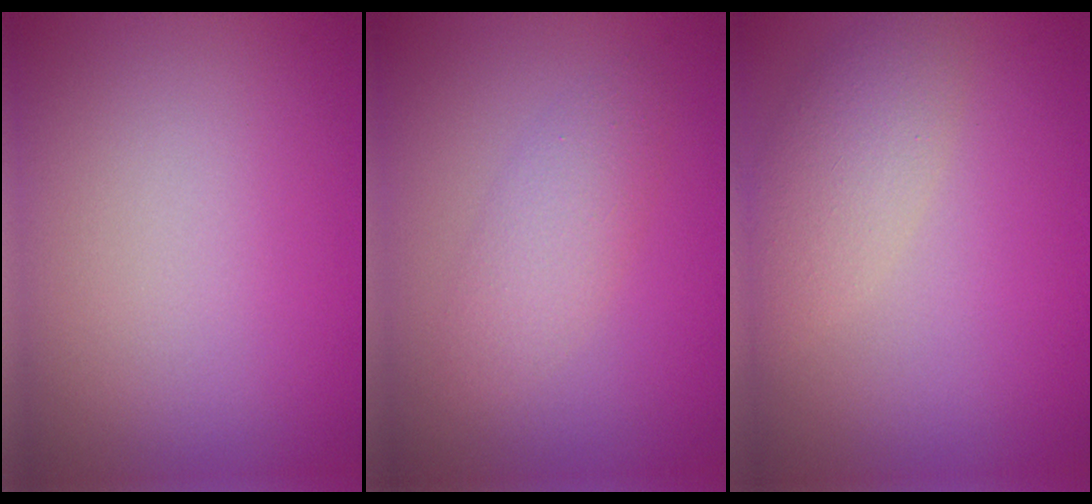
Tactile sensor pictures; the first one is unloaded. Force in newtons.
{"total": 2.3, "press": 2.3, "slide": 0.1}
{"total": 3.2, "press": 3.2, "slide": 0.2}